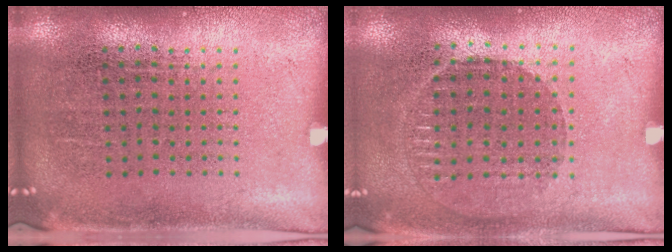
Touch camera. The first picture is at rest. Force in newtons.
{"total": 1.0, "press": 1.0, "slide": 0.1}